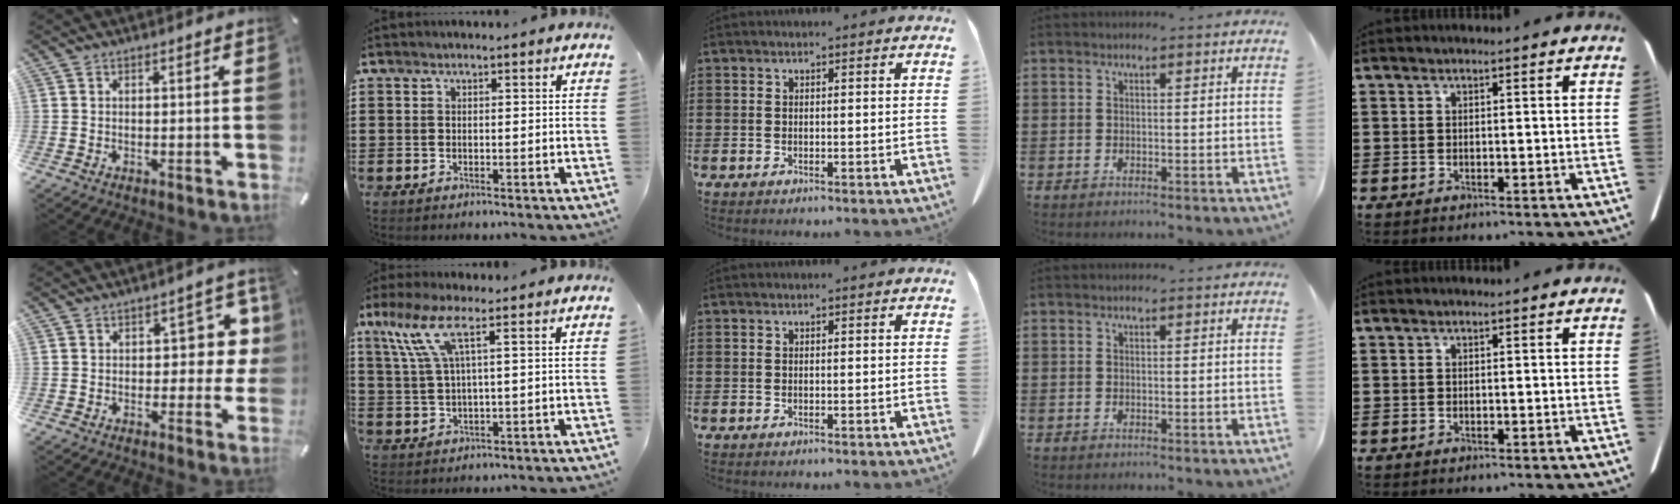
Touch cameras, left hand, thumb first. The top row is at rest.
{"thumb": {"total": 8.3, "force": [1.3, 4.9, 6.6], "torque": [-0.075, -0.001, 0.017]}, "index": {"total": 7.3, "force": [3.1, 1.1, 6.5], "torque": [-0.149, -0.003, 0.051]}}